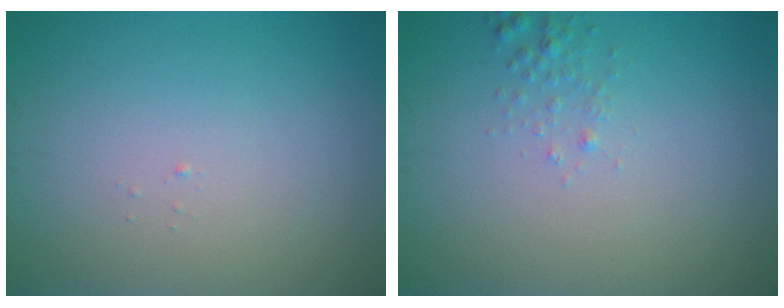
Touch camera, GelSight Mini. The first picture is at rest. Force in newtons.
{"total": 0.9, "press": 0.9, "slide": 0.1}